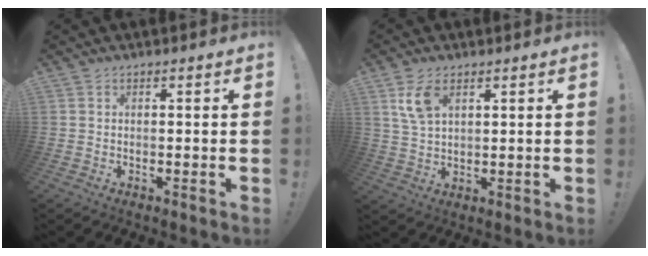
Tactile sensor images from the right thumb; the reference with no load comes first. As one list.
[{"total": 7.3, "force": [3.6, 3.7, 5.1], "torque": [-0.103, -0.006, 0.067]}]